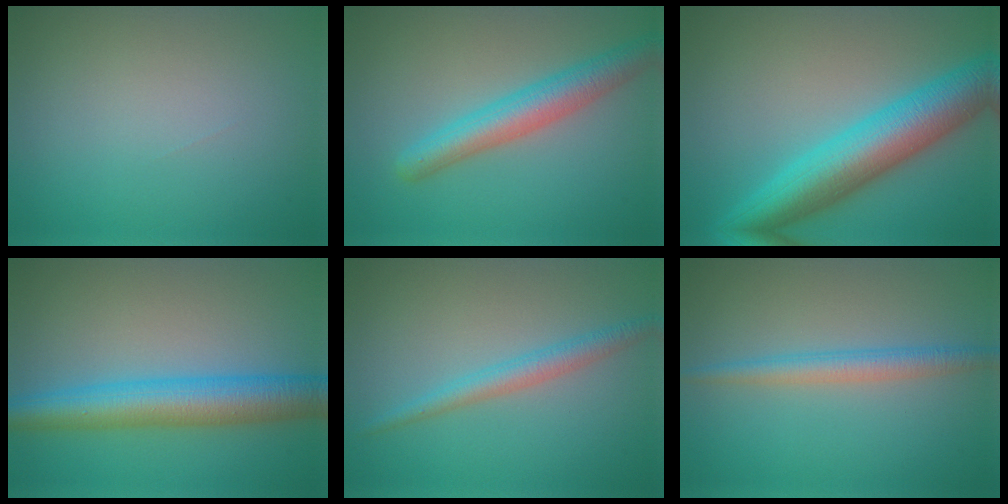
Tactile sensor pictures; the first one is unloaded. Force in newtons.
{"total": 4.6, "press": 4.6, "slide": 0.2}
{"total": 8.5, "press": 8.5, "slide": 0.3}
{"total": 6.8, "press": 6.8, "slide": 0.0}
{"total": 2.4, "press": 2.4, "slide": 0.1}
{"total": 2.6, "press": 2.6, "slide": 0.0}